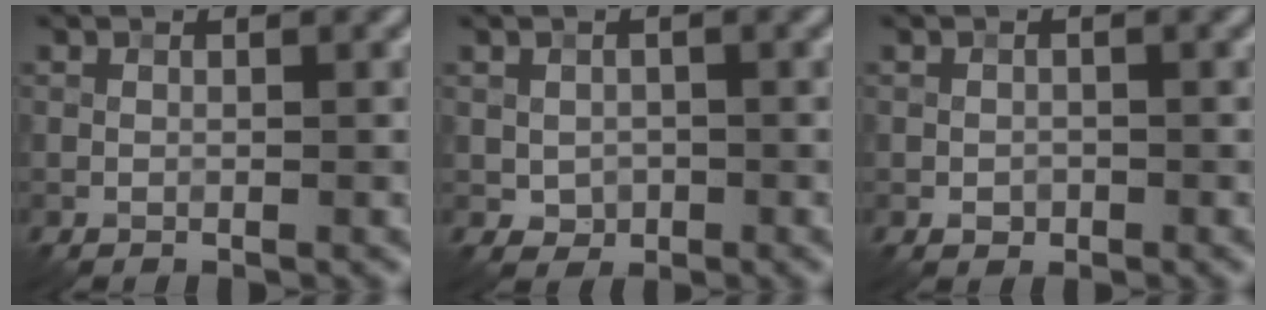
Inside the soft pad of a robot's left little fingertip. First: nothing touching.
{"total": 1.7, "force": [-0.2, 1.5, 0.7], "torque": [-0.012, -0.004, -0.005]}
{"total": 0.9, "force": [-0.4, 0.7, 0.3], "torque": [-0.003, -0.002, -0.008]}